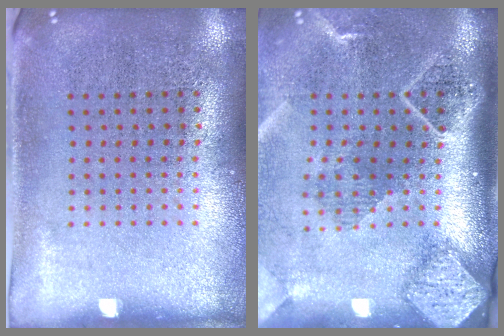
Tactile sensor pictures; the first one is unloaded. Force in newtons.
{"total": 2.6, "press": 1.9, "slide": 1.8}